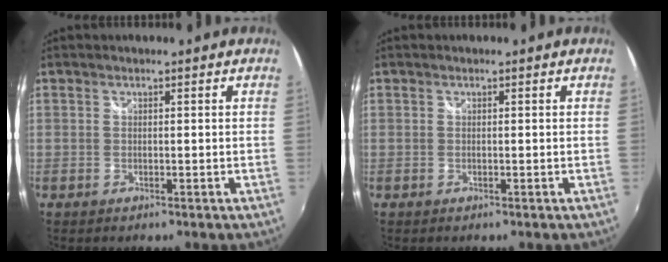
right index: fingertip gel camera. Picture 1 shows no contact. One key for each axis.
{"total": 0.0}